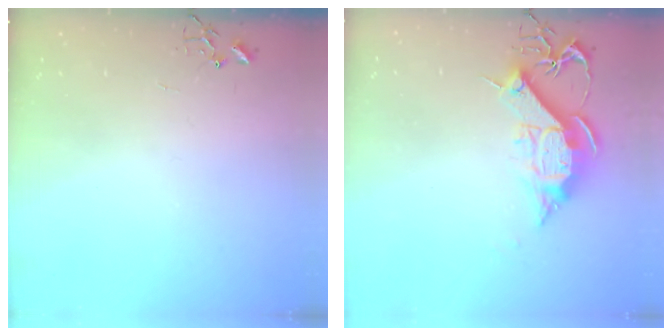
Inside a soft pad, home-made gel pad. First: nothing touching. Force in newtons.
{"total": 11.9, "press": 11.9, "slide": 0.7}